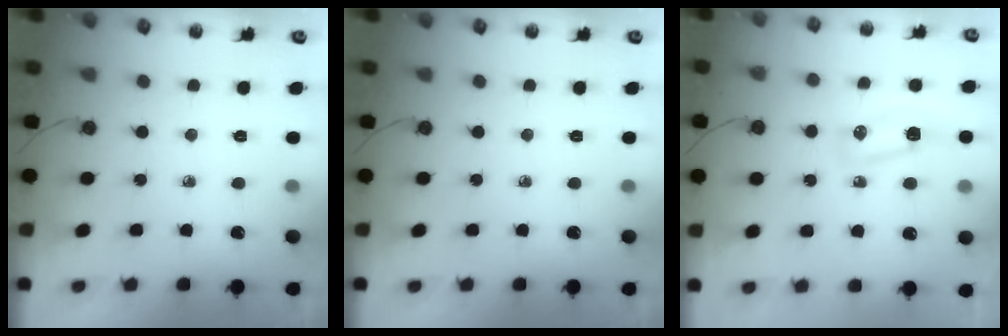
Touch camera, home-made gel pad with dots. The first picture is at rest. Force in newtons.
{"total": 0.0}
{"total": 6.3, "press": 6.3, "slide": 0.7}